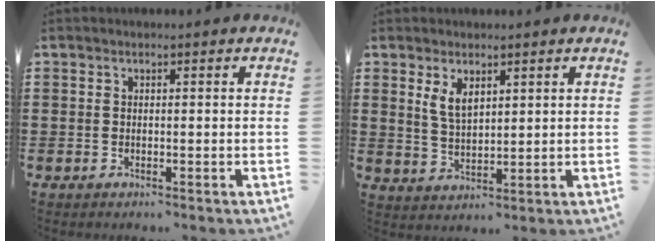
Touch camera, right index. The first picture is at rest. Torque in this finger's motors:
{"motor_torque": [0.52, 0.44, 0.40, 0.11]}